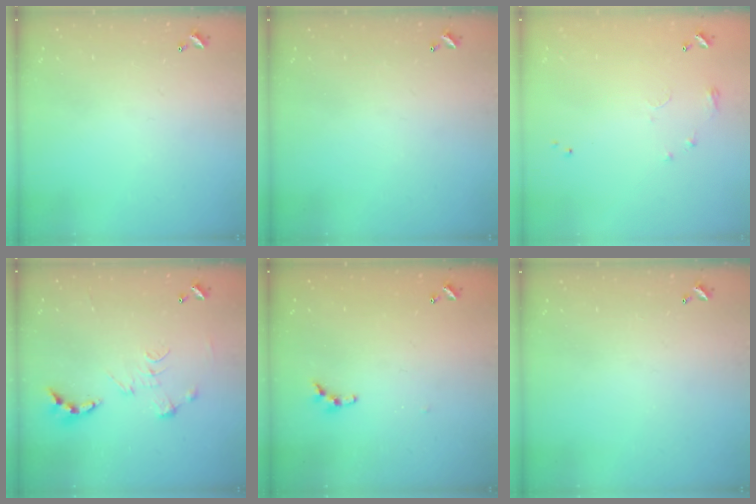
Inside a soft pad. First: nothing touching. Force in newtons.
{"total": 0.0}
{"total": 6.3, "press": 6.3, "slide": 0.9}
{"total": 0.0}
{"total": 5.5, "press": 5.5, "slide": 0.6}
{"total": 0.0}